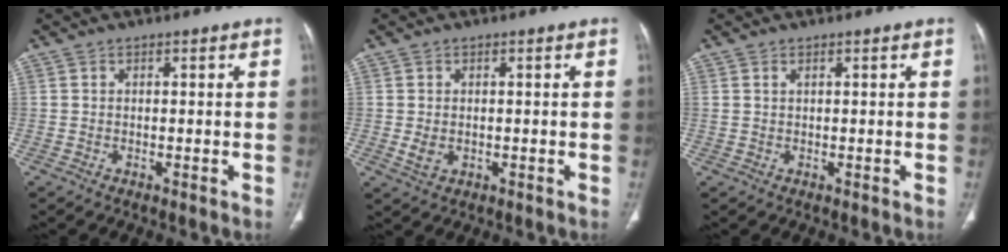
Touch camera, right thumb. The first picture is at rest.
{"total": 2.7, "force": [-0.2, 1.9, 1.9], "torque": [-0.037, -0.002, 0.002]}
{"total": 0.8, "force": [0.5, 0.3, 0.5], "torque": [-0.011, 0.003, 0.012]}